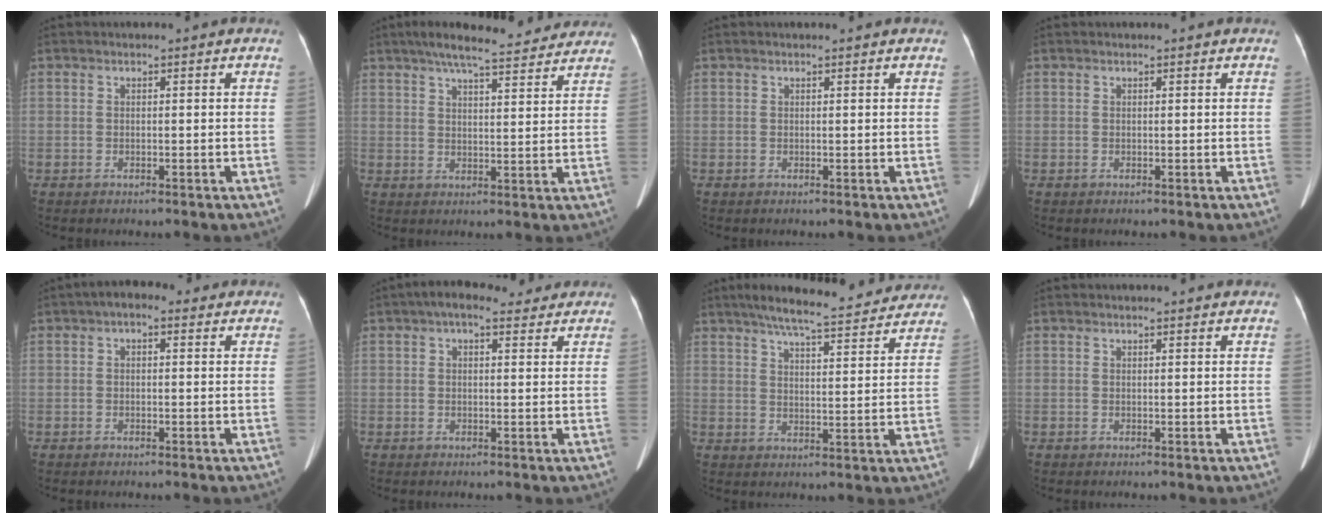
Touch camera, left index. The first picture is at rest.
{"total": 15.0, "force": [13.1, 2.6, 6.9], "torque": [-0.106, 0.030, 0.177]}
{"total": 1.5, "force": [1.4, 0.1, 0.5], "torque": [-0.009, 0.012, 0.019]}
{"total": 0.9, "force": [0.8, 0.1, 0.2], "torque": [-0.009, 0.012, 0.012]}
{"total": 3.2, "force": [1.7, 1.7, 2.1], "torque": [-0.036, 0.026, 0.022]}
{"total": 6.3, "force": [4.7, 2.4, 3.5], "torque": [-0.054, 0.039, 0.070]}
{"total": 17.7, "force": [15.7, 2.6, 7.6], "torque": [-0.113, 0.016, 0.206]}
{"total": 3.7, "force": [3.5, 0.4, 1.0], "torque": [-0.015, 0.013, 0.038]}